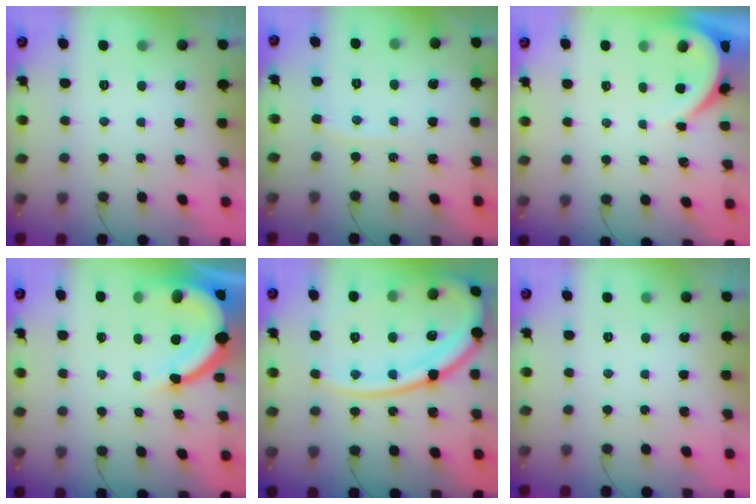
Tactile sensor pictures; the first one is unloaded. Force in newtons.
{"total": 2.9, "press": 2.9, "slide": 0.5}
{"total": 3.5, "press": 3.4, "slide": 0.5}
{"total": 11.0, "press": 10.9, "slide": 1.5}
{"total": 21.4, "press": 21.3, "slide": 1.7}
{"total": 0.0}